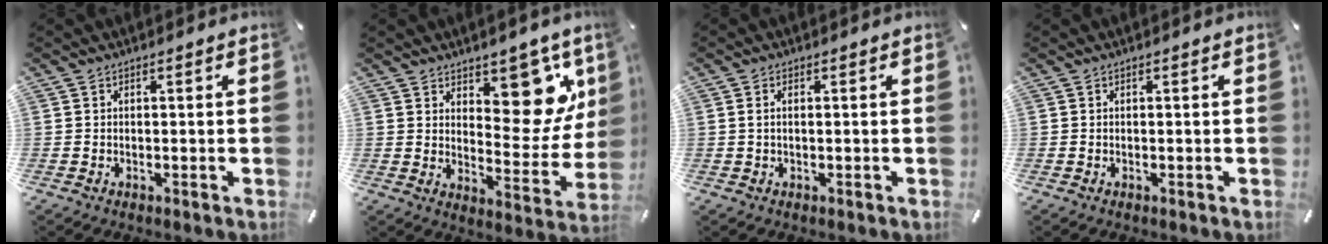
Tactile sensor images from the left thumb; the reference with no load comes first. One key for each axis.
{"total": 13.1, "fx": 7.9, "fy": 7.6, "fz": 7.2, "tx": -0.051, "ty": -0.076, "tz": 0.139}
{"total": 1.5, "fx": 0.1, "fy": 0.6, "fz": 1.4, "tx": -0.028, "ty": 0.002, "tz": 0.001}
{"total": 0.0}